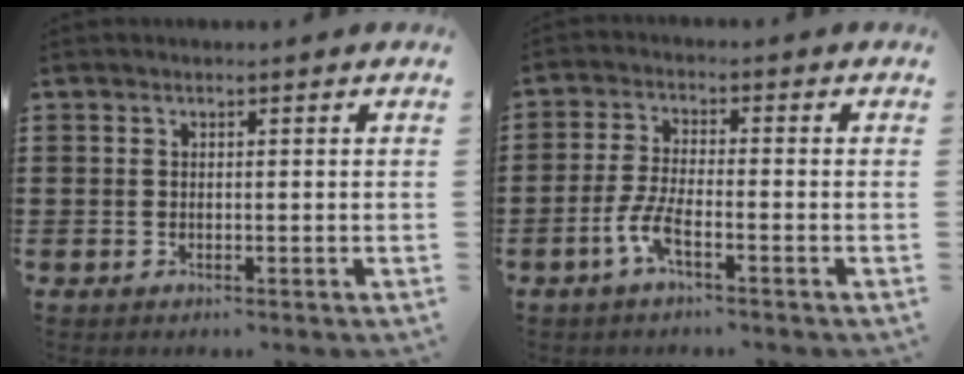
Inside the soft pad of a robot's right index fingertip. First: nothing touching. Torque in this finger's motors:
{"motor_torque": [2.14, 0.00, 0.15, 0.10]}